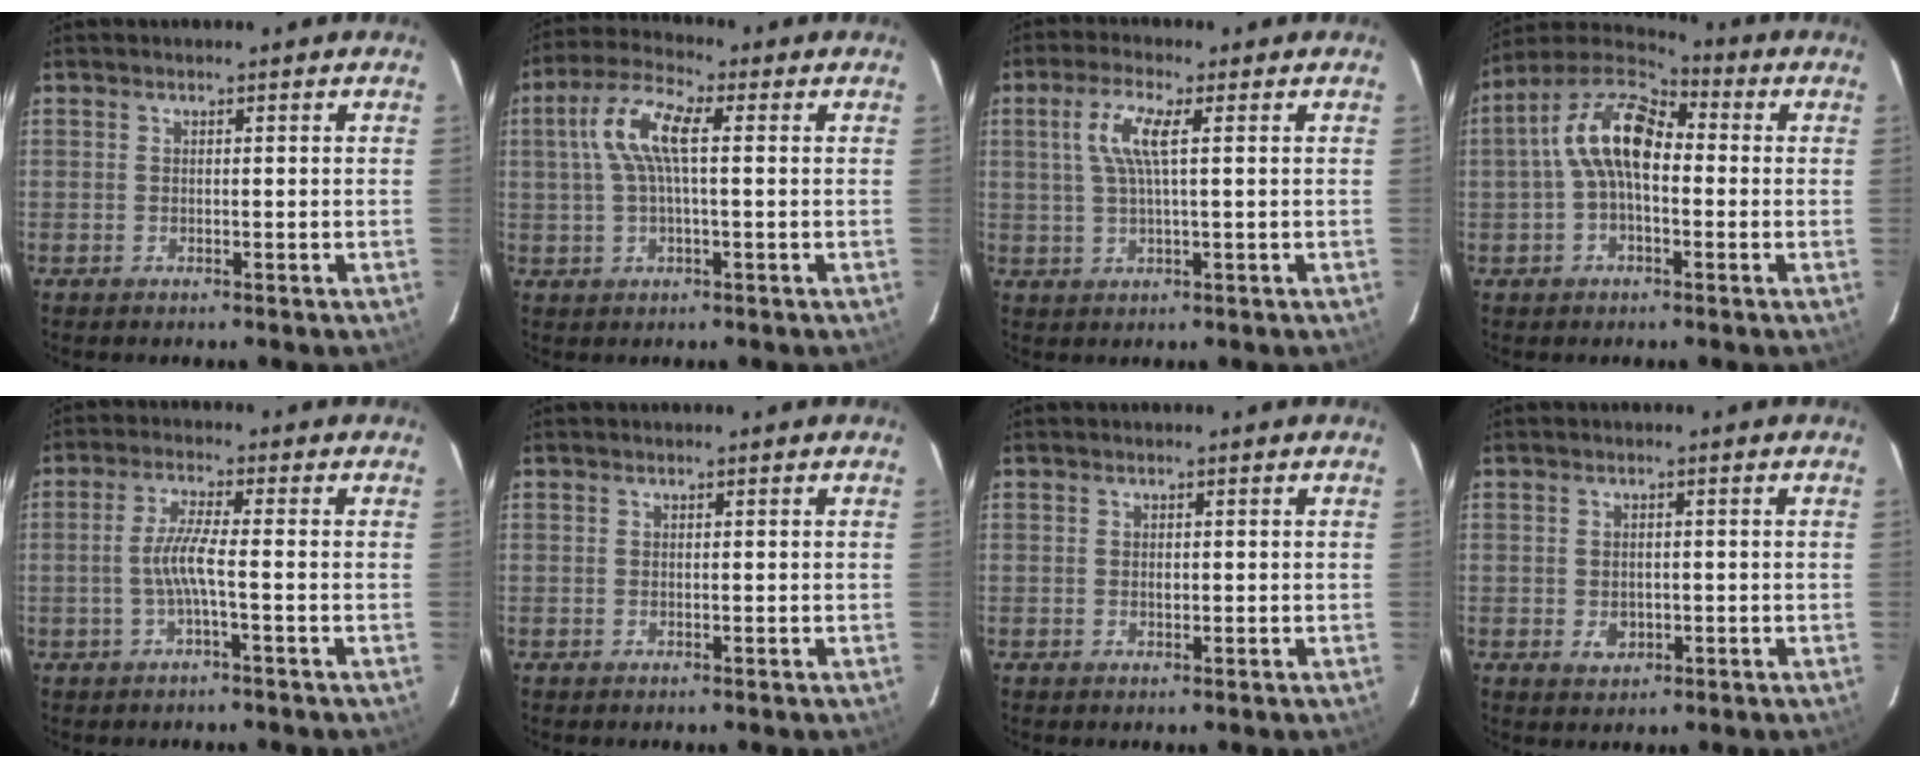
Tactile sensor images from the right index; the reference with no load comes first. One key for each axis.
{"total": 8.5, "fx": 1.3, "fy": 2.5, "fz": 8.0, "tx": -0.165, "ty": 0.019, "tz": 0.026}
{"total": 6.1, "fx": 1.6, "fy": 0.9, "fz": 5.9, "tx": -0.123, "ty": 0.008, "tz": 0.033}
{"total": 11.5, "fx": 0.1, "fy": 6.0, "fz": 9.9, "tx": -0.195, "ty": 0.033, "tz": -0.008}
{"total": 3.7, "fx": -1.5, "fy": -0.2, "fz": 3.4, "tx": -0.075, "ty": 0.005, "tz": -0.029}
{"total": 0.0}
{"total": 0.7, "fx": 0.0, "fy": 0.5, "fz": 0.5, "tx": -0.006, "ty": 0.000, "tz": 0.000}
{"total": 2.9, "fx": -0.7, "fy": 2.4, "fz": 1.6, "tx": -0.029, "ty": 0.000, "tz": -0.005}